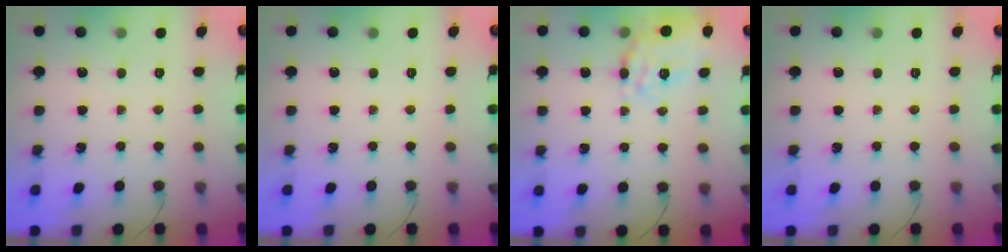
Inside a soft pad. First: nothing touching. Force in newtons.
{"total": 0.0}
{"total": 15.7, "press": 15.5, "slide": 2.5}
{"total": 0.0}